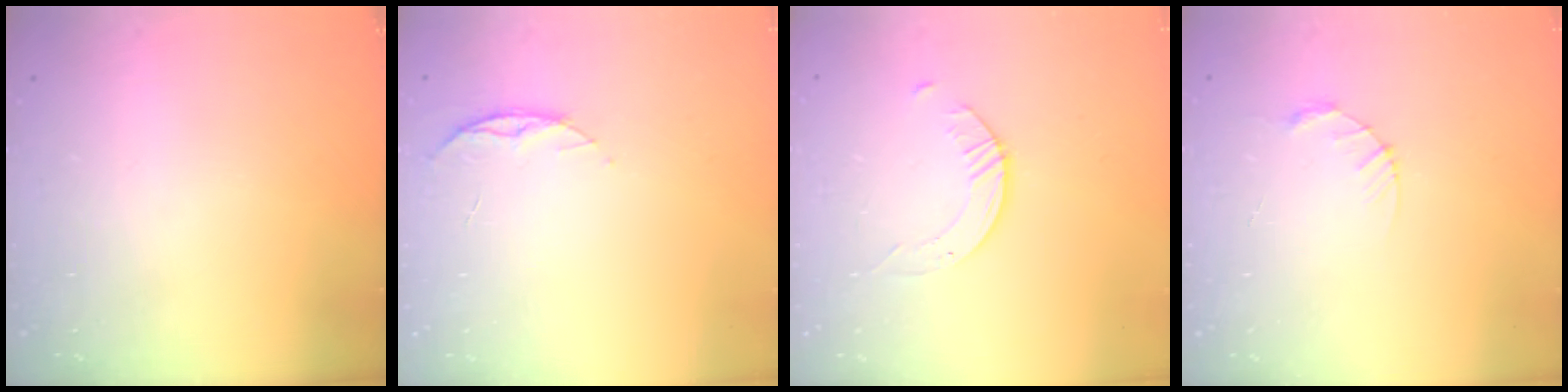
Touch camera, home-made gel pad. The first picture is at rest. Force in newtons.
{"total": 5.5, "press": 5.5, "slide": 0.6}
{"total": 2.7, "press": 2.7, "slide": 0.3}
{"total": 3.4, "press": 3.4, "slide": 0.4}